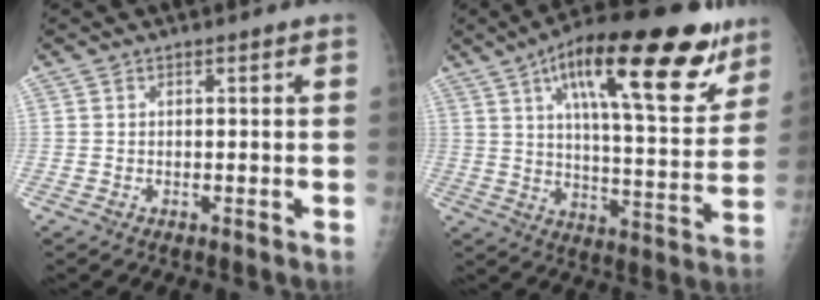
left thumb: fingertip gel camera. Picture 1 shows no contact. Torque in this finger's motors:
{"motor_torque": [0.35, 0.80, 1.65, -1.12, 0.45]}